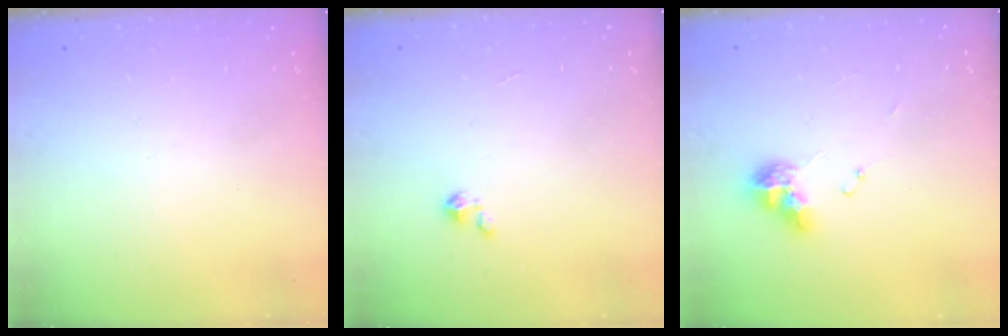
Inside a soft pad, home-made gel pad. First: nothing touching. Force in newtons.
{"total": 1.5, "press": 1.5, "slide": 0.1}
{"total": 9.1, "press": 9.0, "slide": 1.1}